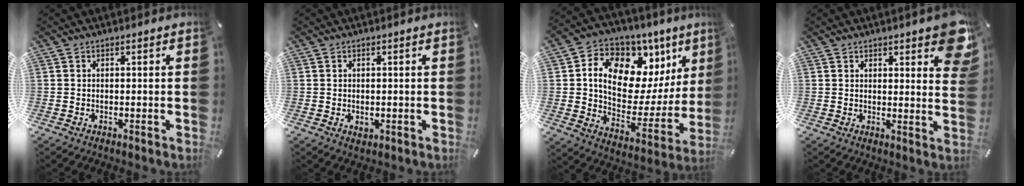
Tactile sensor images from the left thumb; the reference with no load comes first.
{"total": 1.3, "force": [-0.1, 1.2, 0.6], "torque": [-0.012, 0.003, -0.002]}
{"total": 14.7, "force": [6.5, 10.4, 8.1], "torque": [-0.121, -0.055, 0.114]}
{"total": 8.1, "force": [5.3, 3.0, 5.3], "torque": [-0.058, -0.033, 0.088]}